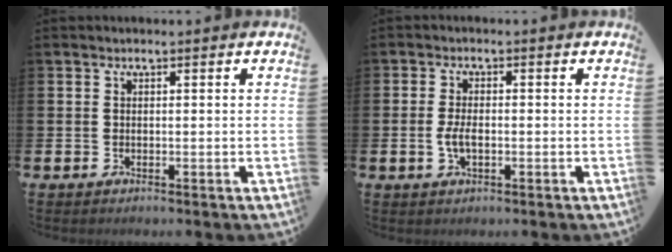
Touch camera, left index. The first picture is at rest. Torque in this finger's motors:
{"motor_torque": [0.65, 0.10, 0.08, 0.12]}